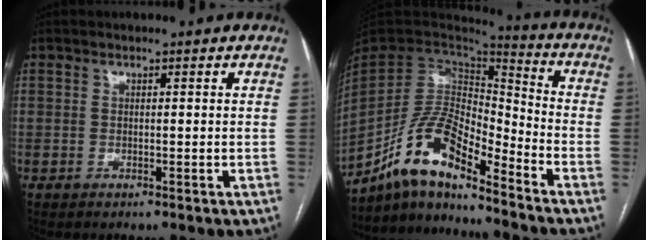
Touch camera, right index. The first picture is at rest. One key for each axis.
{"total": 13.5, "fx": -10.3, "fy": 3.4, "fz": 8.0, "tx": -0.159, "ty": 0.028, "tz": -0.191}